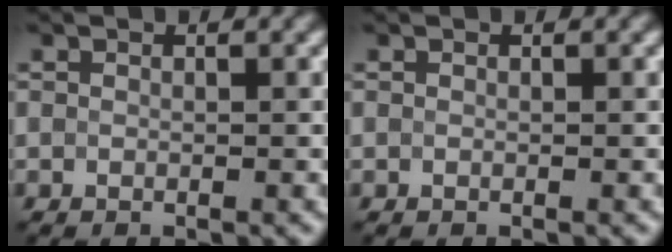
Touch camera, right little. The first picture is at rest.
{"total": 0.0}